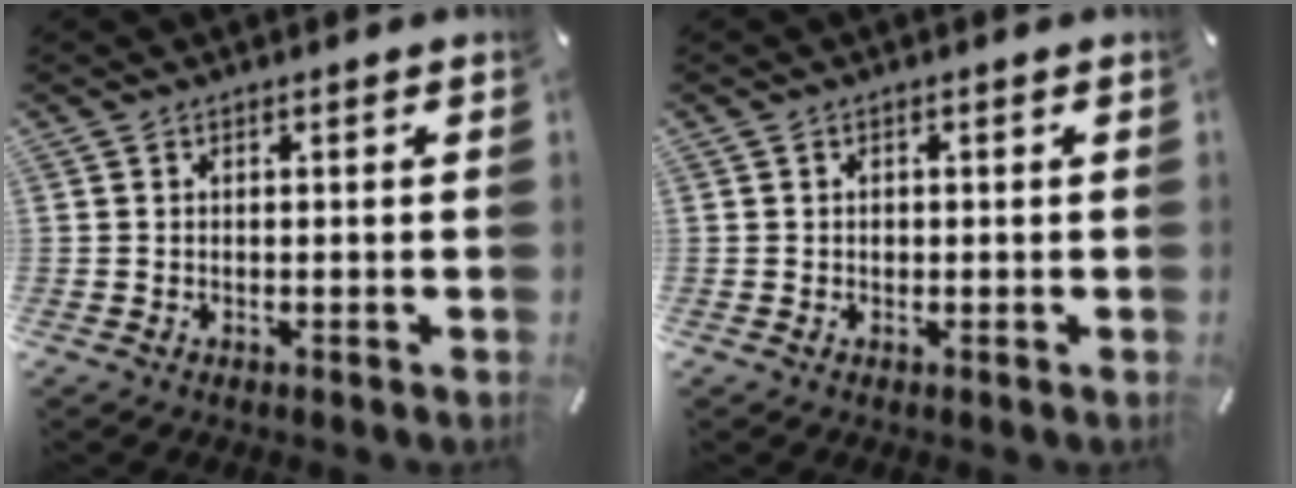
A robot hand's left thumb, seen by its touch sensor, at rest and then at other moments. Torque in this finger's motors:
{"motor_torque": [-0.04, 0.21, 0.20, -0.24, 0.00]}